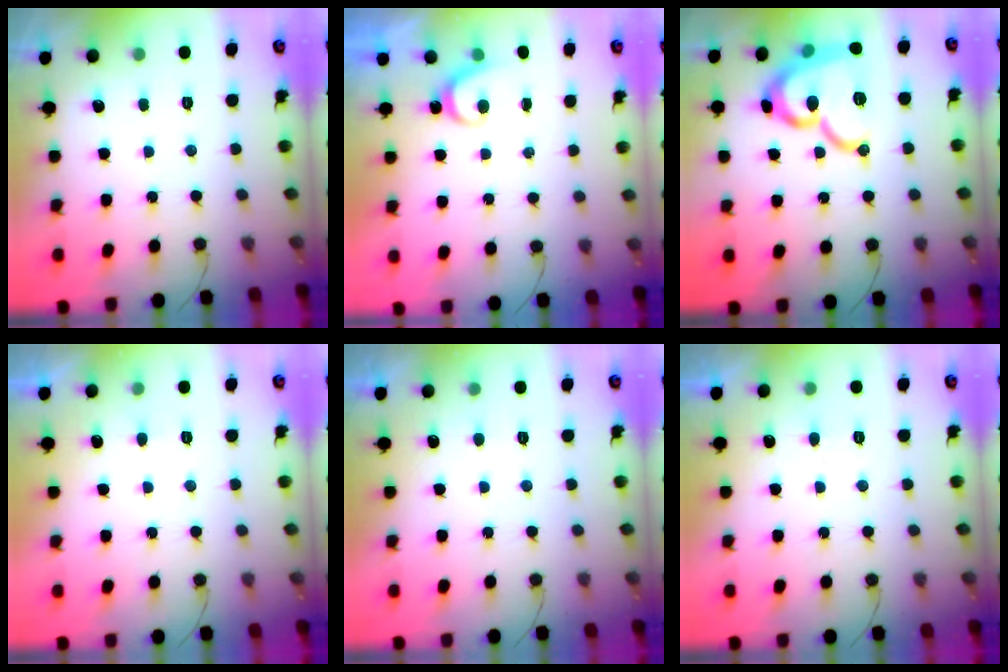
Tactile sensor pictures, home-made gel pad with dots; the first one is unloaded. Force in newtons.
{"total": 3.7, "press": 3.7, "slide": 0.4}
{"total": 20.0, "press": 19.9, "slide": 1.1}
{"total": 4.2, "press": 4.2, "slide": 0.3}
{"total": 3.5, "press": 3.5, "slide": 0.3}
{"total": 4.0, "press": 4.0, "slide": 0.4}